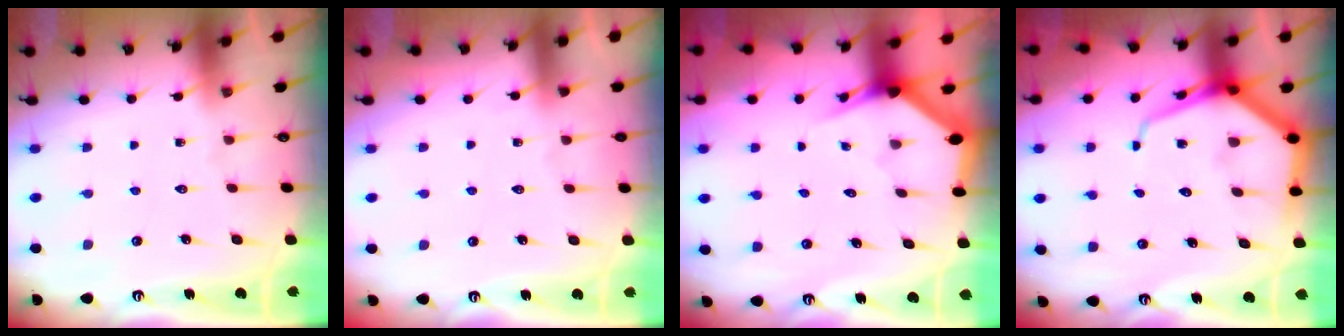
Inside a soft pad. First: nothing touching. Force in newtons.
{"total": 4.0, "press": 3.9, "slide": 0.6}
{"total": 2.9, "press": 2.9, "slide": 0.0}
{"total": 9.5, "press": 9.5, "slide": 1.0}